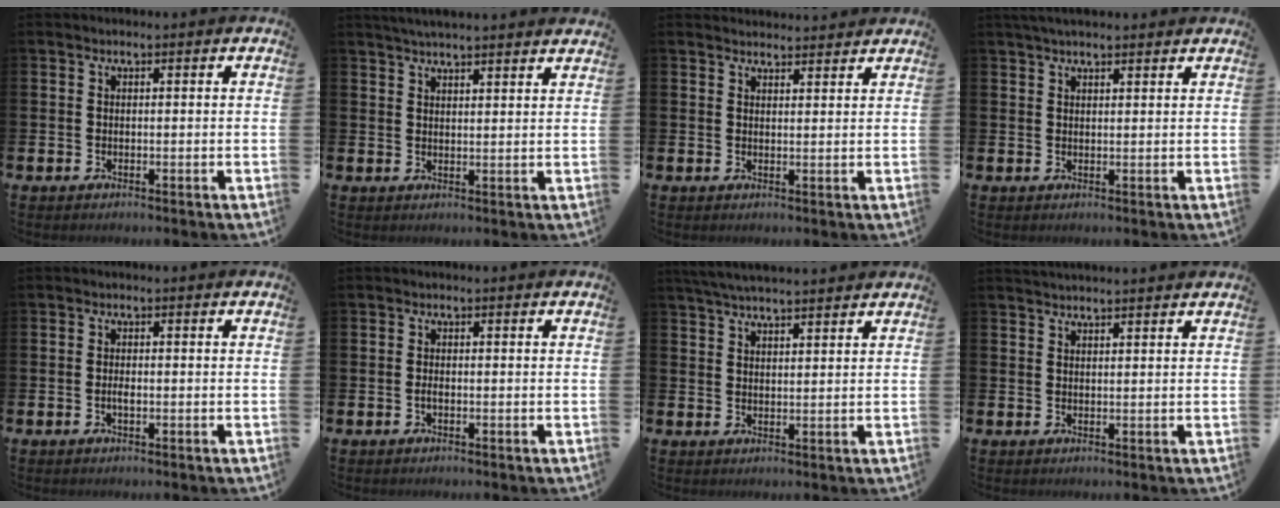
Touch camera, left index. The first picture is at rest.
{"total": 3.5, "force": [3.5, -0.2, 0.5], "torque": [-0.015, -0.011, 0.064]}
{"total": 2.5, "force": [2.5, 0.5, -0.2], "torque": [0.011, -0.017, 0.043]}
{"total": 2.6, "force": [2.4, 0.6, 1.0], "torque": [-0.019, -0.002, 0.043]}
{"total": 1.1, "force": [-0.2, 0.4, 1.0], "torque": [-0.013, -0.003, -0.005]}
{"total": 0.8, "force": [-0.3, 0.3, 0.7], "torque": [-0.015, -0.001, -0.005]}
{"total": 4.4, "force": [4.2, 0.3, 1.2], "torque": [-0.029, -0.012, 0.077]}
{"total": 2.1, "force": [2.1, 0.0, 0.1], "torque": [-0.004, -0.007, 0.038]}